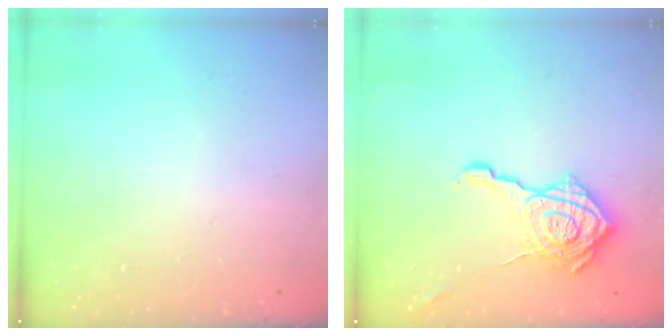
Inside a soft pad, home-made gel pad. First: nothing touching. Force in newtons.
{"total": 20.0, "press": 19.9, "slide": 0.8}